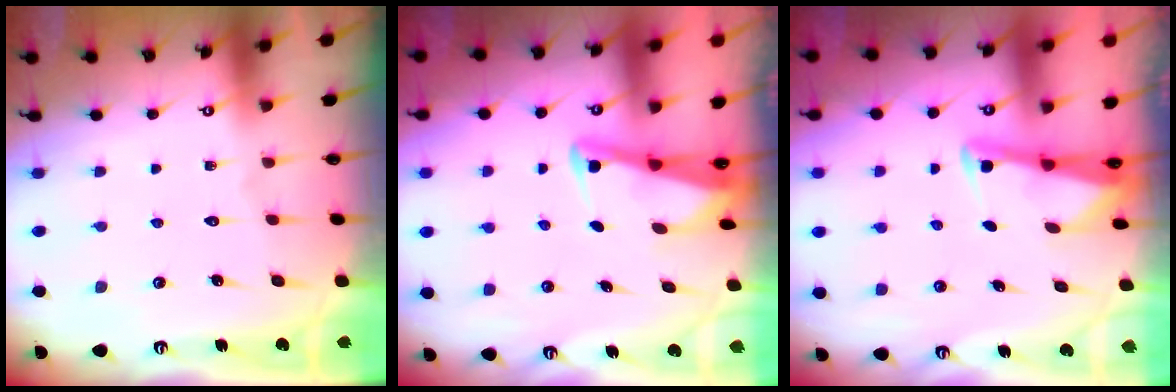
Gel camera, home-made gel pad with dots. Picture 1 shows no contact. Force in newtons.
{"total": 2.5, "press": 2.5, "slide": 0.2}
{"total": 2.8, "press": 2.8, "slide": 0.2}